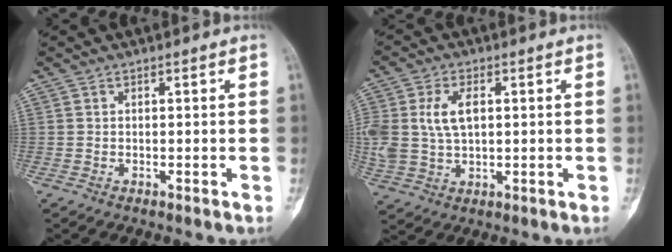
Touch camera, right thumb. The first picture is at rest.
{"total": 10.5, "force": [1.9, 6.6, 7.9], "torque": [-0.176, 0.005, 0.045]}